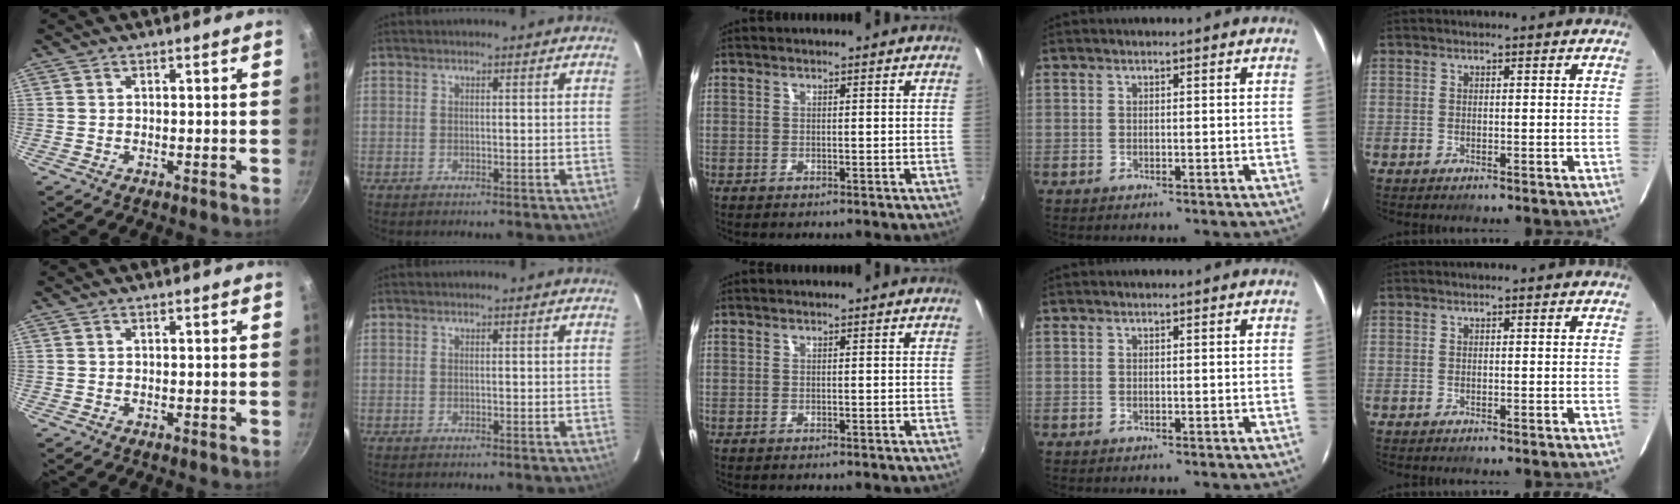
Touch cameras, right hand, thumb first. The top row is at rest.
{}